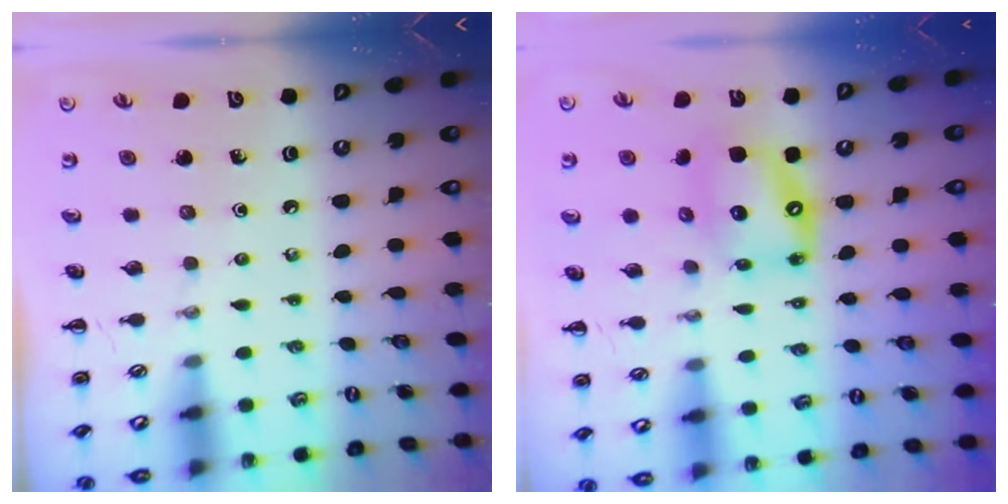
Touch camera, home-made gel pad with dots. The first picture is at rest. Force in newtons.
{"total": 13.5, "press": 13.1, "slide": 3.4}